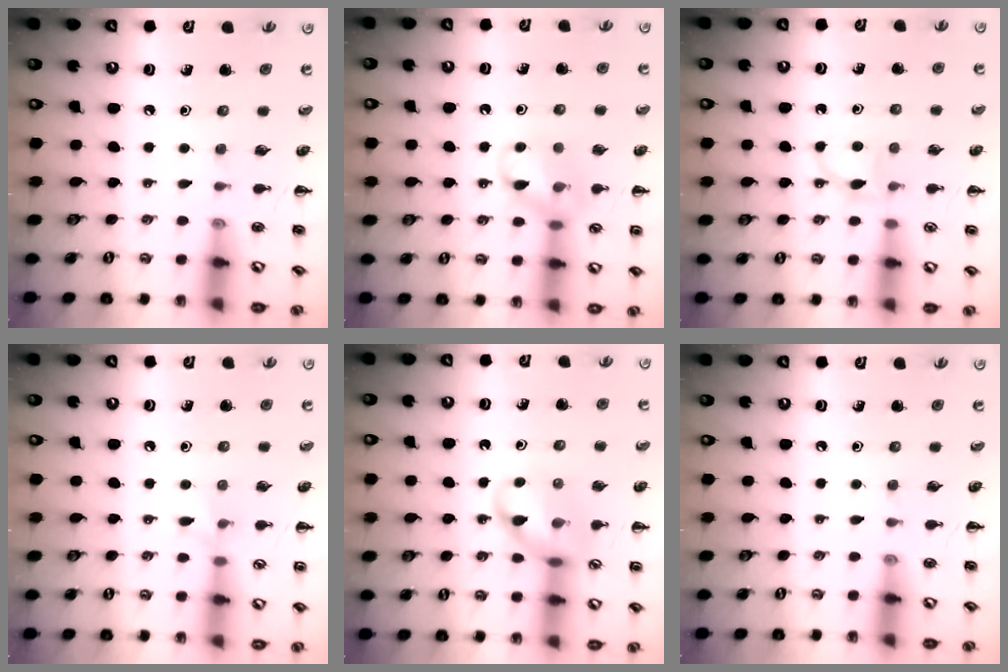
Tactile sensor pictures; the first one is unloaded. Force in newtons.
{"total": 12.2, "press": 12.1, "slide": 1.5}
{"total": 4.1, "press": 3.9, "slide": 1.3}
{"total": 5.3, "press": 4.9, "slide": 1.9}
{"total": 11.5, "press": 11.3, "slide": 1.8}
{"total": 0.0}